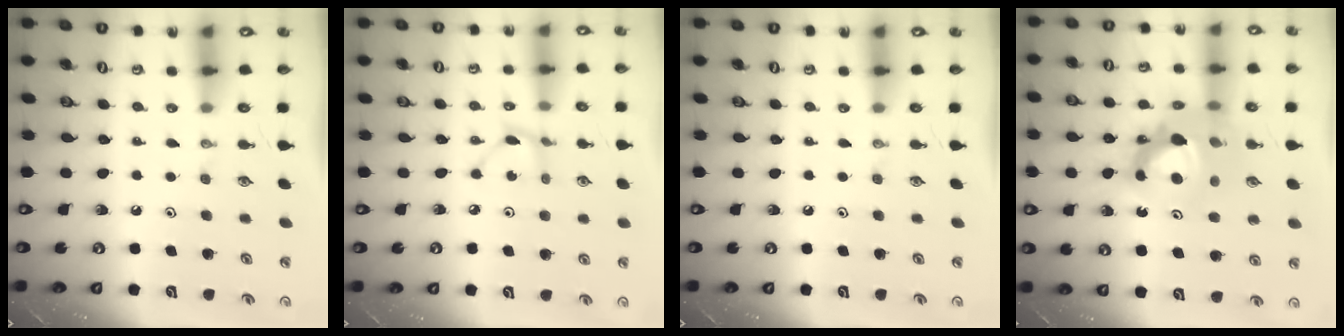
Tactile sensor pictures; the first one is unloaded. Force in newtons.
{"total": 2.6, "press": 2.6, "slide": 0.2}
{"total": 0.0}
{"total": 15.9, "press": 15.7, "slide": 2.4}